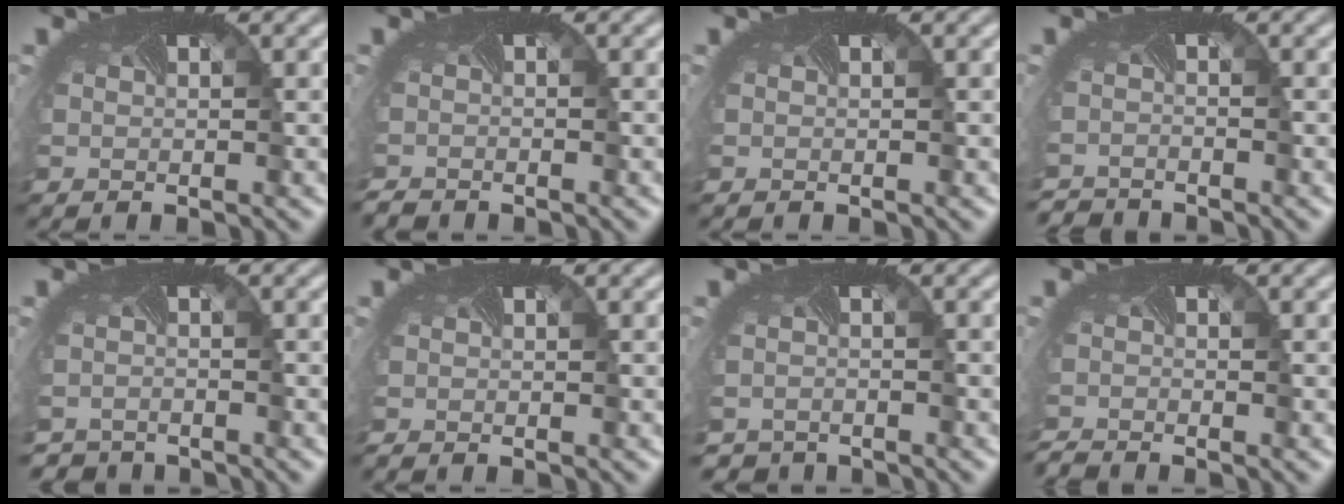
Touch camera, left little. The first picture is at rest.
{"total": 1.6, "force": [-1.6, 0.1, -0.4], "torque": [-0.001, -0.013, -0.030]}
{"total": 0.0}
{"total": 2.6, "force": [-2.5, -0.2, -0.6], "torque": [0.002, -0.018, -0.050]}
{"total": 2.6, "force": [-2.4, 0.2, -0.8], "torque": [0.010, -0.018, -0.043]}
{"total": 0.5, "force": [-0.5, -0.2, -0.1], "torque": [-0.003, -0.003, -0.007]}
{"total": 2.1, "force": [-1.9, 0.3, -0.7], "torque": [0.010, -0.016, -0.032]}
{"total": 2.0, "force": [-1.9, -0.4, -0.4], "torque": [-0.004, -0.018, -0.042]}